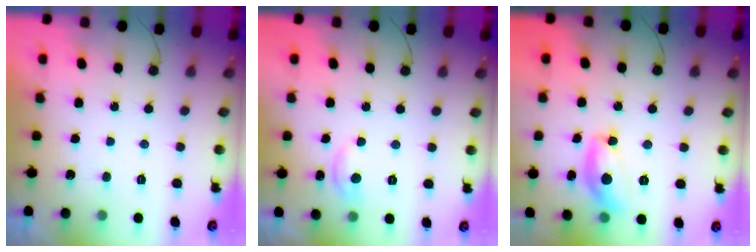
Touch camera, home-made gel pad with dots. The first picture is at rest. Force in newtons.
{"total": 6.3, "press": 6.2, "slide": 0.9}
{"total": 13.5, "press": 13.5, "slide": 0.8}